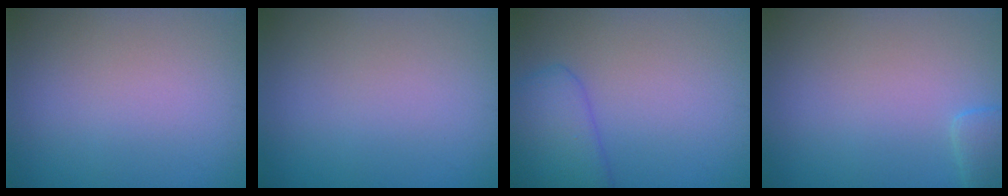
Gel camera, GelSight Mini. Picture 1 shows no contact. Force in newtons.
{"total": 0.0}
{"total": 4.2, "press": 4.2, "slide": 0.3}
{"total": 1.7, "press": 1.7, "slide": 0.2}